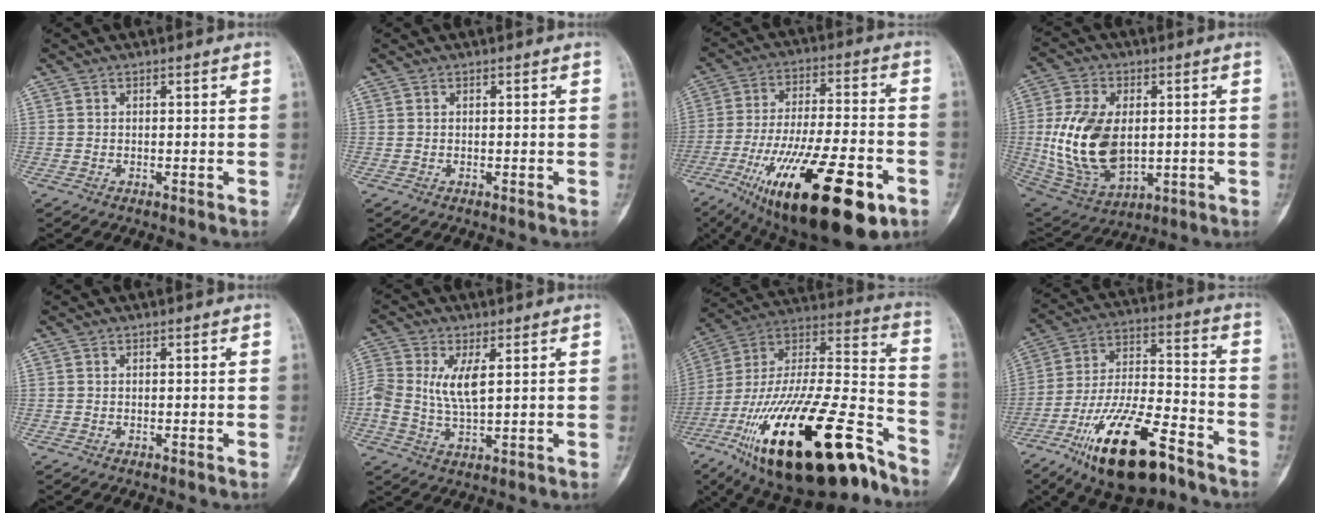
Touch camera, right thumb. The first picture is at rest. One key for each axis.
{"total": 0.0}
{"total": 27.8, "fx": -12.7, "fy": 9.4, "fz": 23.0, "tx": -0.386, "ty": 0.027, "tz": -0.195}
{"total": 18.1, "fx": 0.3, "fy": 11.2, "fz": 14.2, "tx": -0.266, "ty": -0.009, "tz": 0.026}
{"total": 0.0}
{"total": 7.9, "fx": 1.5, "fy": 3.6, "fz": 6.9, "tx": -0.151, "ty": 0.000, "tz": 0.031}
{"total": 37.3, "fx": -19.9, "fy": 13.4, "fz": 28.5, "tx": -0.487, "ty": 0.055, "tz": -0.328}
{"total": 21.2, "fx": -12.8, "fy": 7.4, "fz": 15.2, "tx": -0.286, "ty": 0.069, "tz": -0.226}